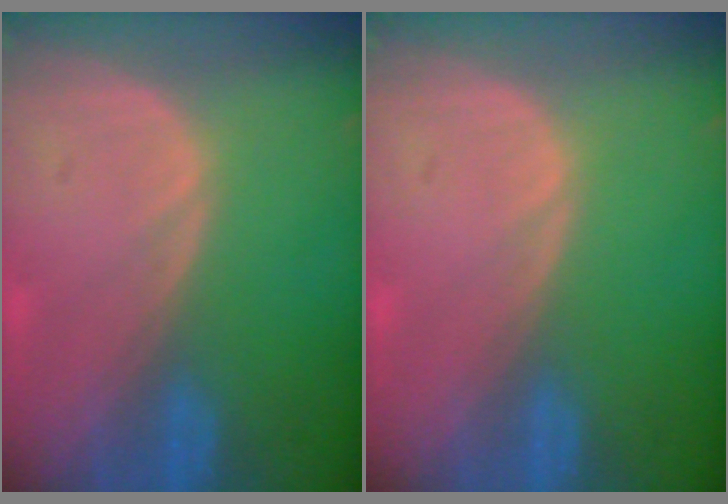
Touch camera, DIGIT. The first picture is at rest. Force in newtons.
{"total": 0.0}